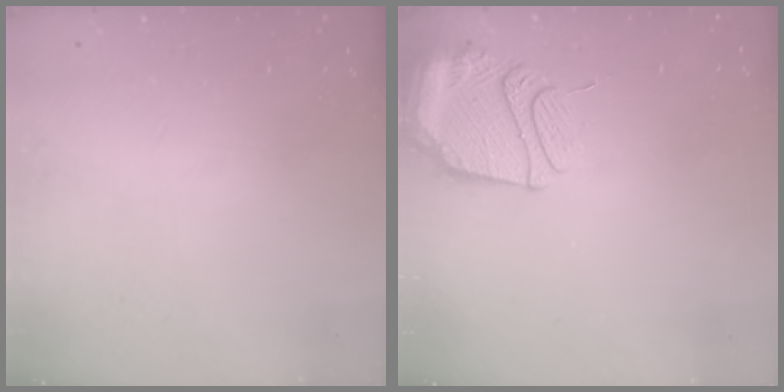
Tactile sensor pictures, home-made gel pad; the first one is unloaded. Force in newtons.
{"total": 13.3, "press": 13.2, "slide": 1.4}